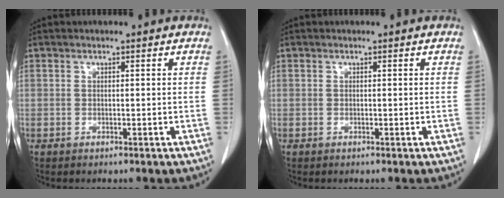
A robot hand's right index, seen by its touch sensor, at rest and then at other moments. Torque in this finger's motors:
{"motor_torque": [-0.04, 0.04, 0.00, 0.00]}